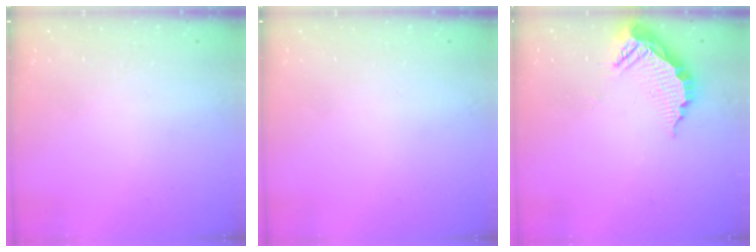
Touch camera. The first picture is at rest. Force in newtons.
{"total": 0.0}
{"total": 9.5, "press": 9.5, "slide": 0.7}